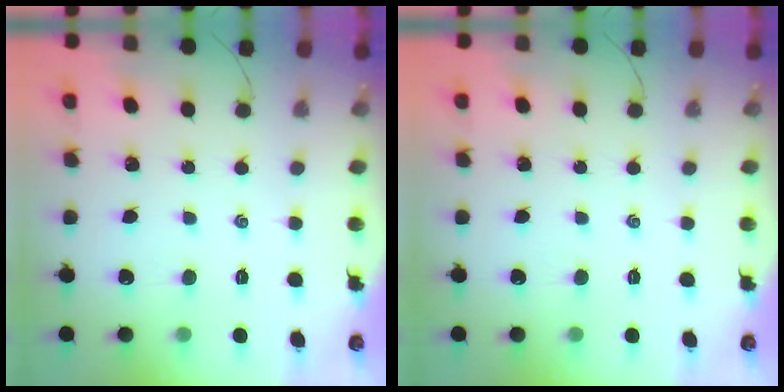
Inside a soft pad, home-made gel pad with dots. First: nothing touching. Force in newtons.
{"total": 0.0}